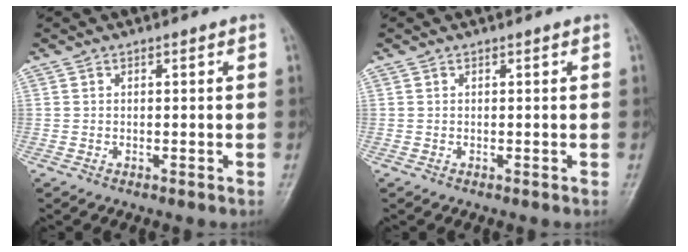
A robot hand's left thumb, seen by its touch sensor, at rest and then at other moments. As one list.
[{"total": 0.0}]